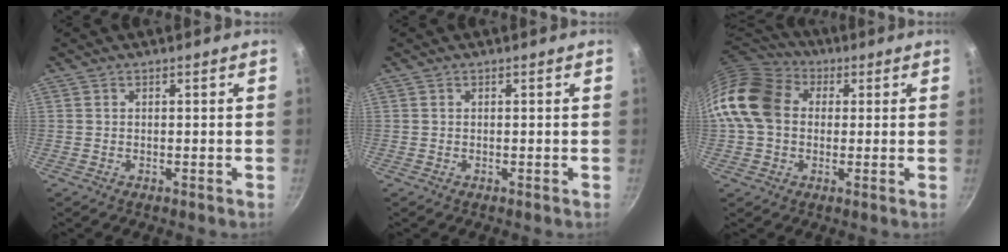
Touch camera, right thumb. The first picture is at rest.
{"total": 0.0}
{"total": 16.2, "force": [1.7, 12.7, 9.9], "torque": [-0.180, 0.033, 0.014]}